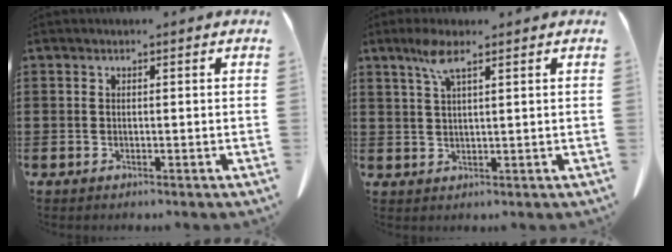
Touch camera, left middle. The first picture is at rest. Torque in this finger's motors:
{"motor_torque": [0.15, 0.11, 0.08, 0.04]}